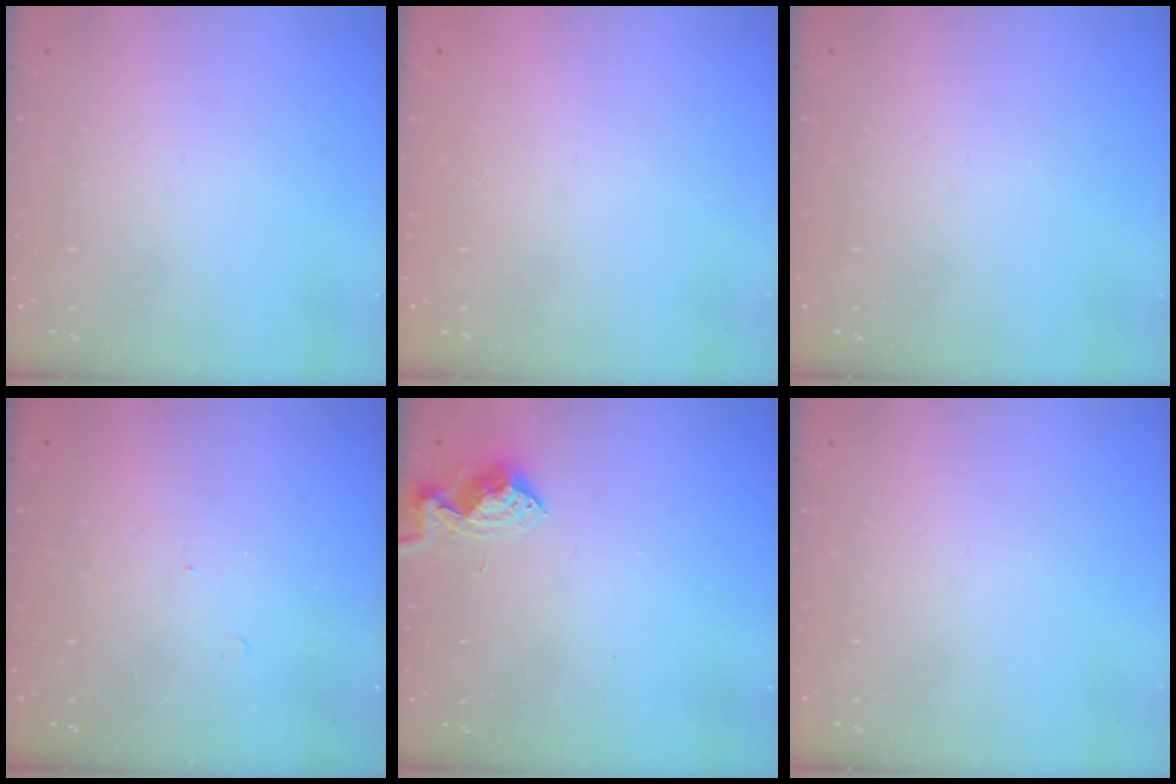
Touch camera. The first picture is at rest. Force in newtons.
{"total": 1.1, "press": 1.0, "slide": 0.1}
{"total": 0.0}
{"total": 5.4, "press": 5.3, "slide": 0.6}
{"total": 7.6, "press": 7.6, "slide": 0.4}
{"total": 0.0}